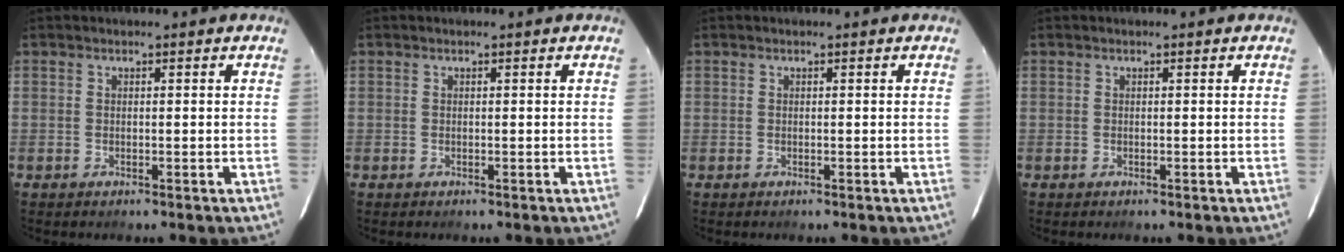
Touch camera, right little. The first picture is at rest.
{"total": 0.0}
{"total": 0.0}
{"total": 0.0}